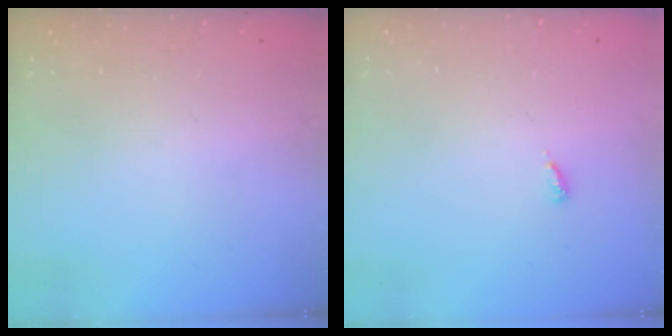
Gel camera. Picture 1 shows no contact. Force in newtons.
{"total": 2.9, "press": 2.9, "slide": 0.2}